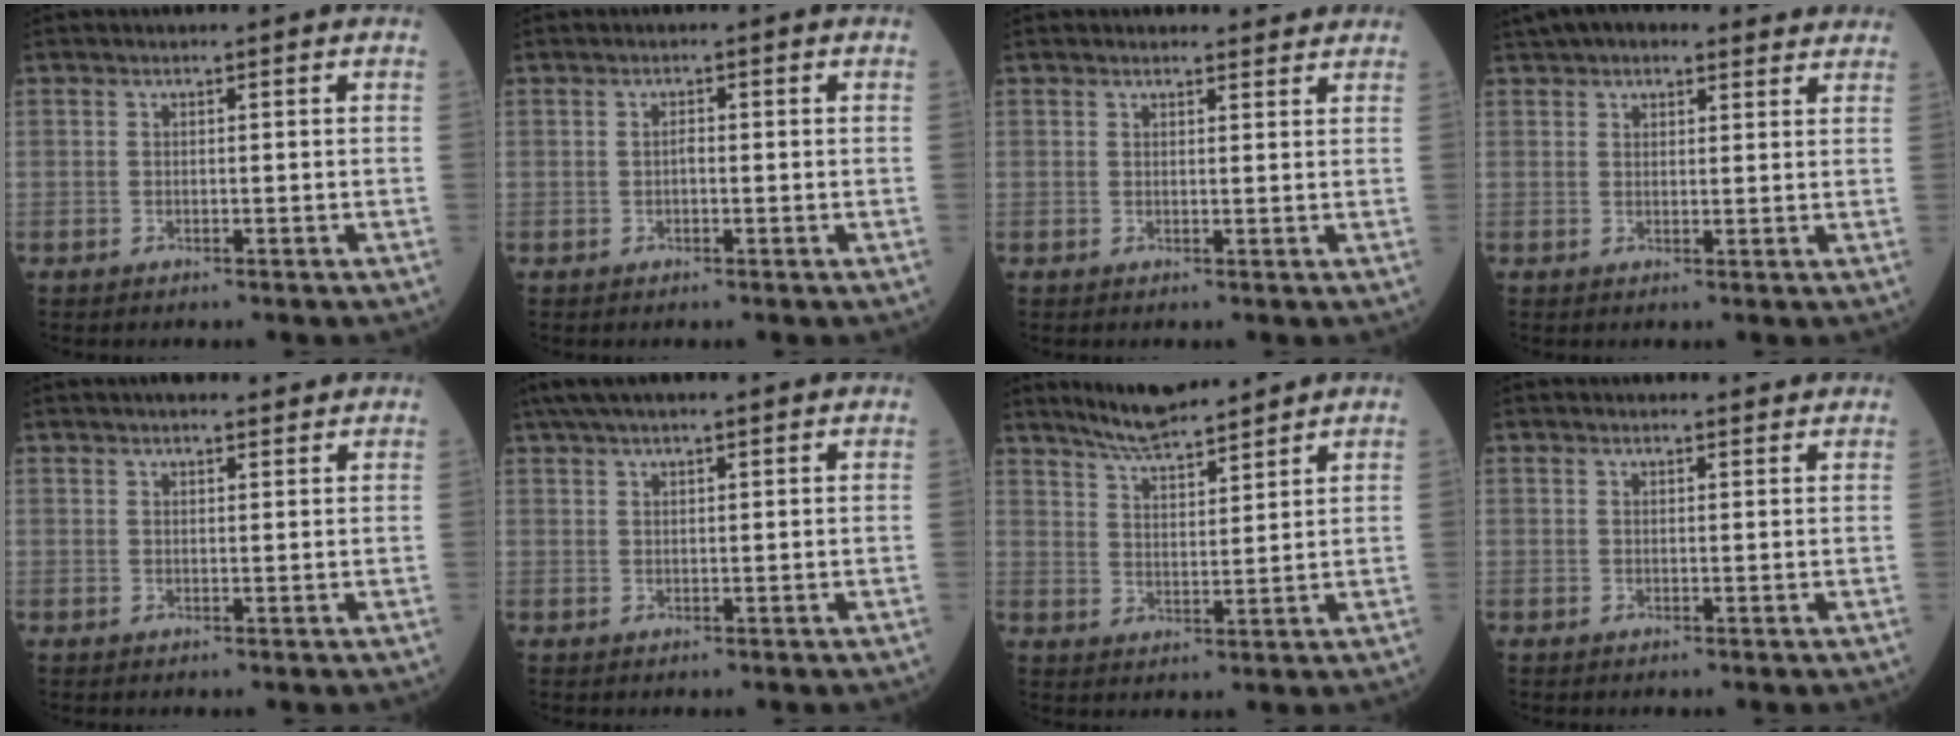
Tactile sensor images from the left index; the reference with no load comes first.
{"total": 0.9, "force": [-0.1, 0.4, 0.8], "torque": [-0.012, 0.004, -0.002]}
{"total": 2.8, "force": [2.7, 0.6, 0.0], "torque": [-0.002, 0.004, 0.028]}
{"total": 10.8, "force": [9.1, 3.9, 4.4], "torque": [-0.056, 0.043, 0.122]}
{"total": 5.7, "force": [5.1, 1.1, 2.3], "torque": [-0.027, 0.020, 0.067]}
{"total": 9.4, "force": [7.8, 1.3, 5.1], "torque": [-0.085, 0.046, 0.121]}
{"total": 9.3, "force": [8.5, 1.0, 3.6], "torque": [-0.065, 0.014, 0.150]}
{"total": 3.2, "force": [3.2, 0.5, 0.5], "torque": [-0.006, 0.010, 0.035]}